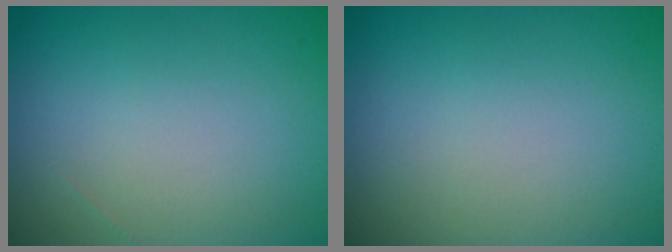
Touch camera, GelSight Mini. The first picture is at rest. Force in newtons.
{"total": 0.0}